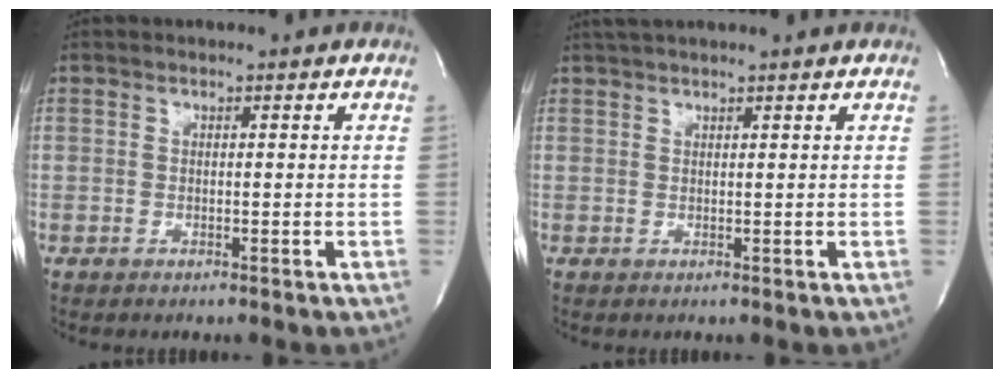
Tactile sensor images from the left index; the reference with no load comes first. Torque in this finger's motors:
{"motor_torque": [-0.02, -0.02, 0.07, 0.04]}